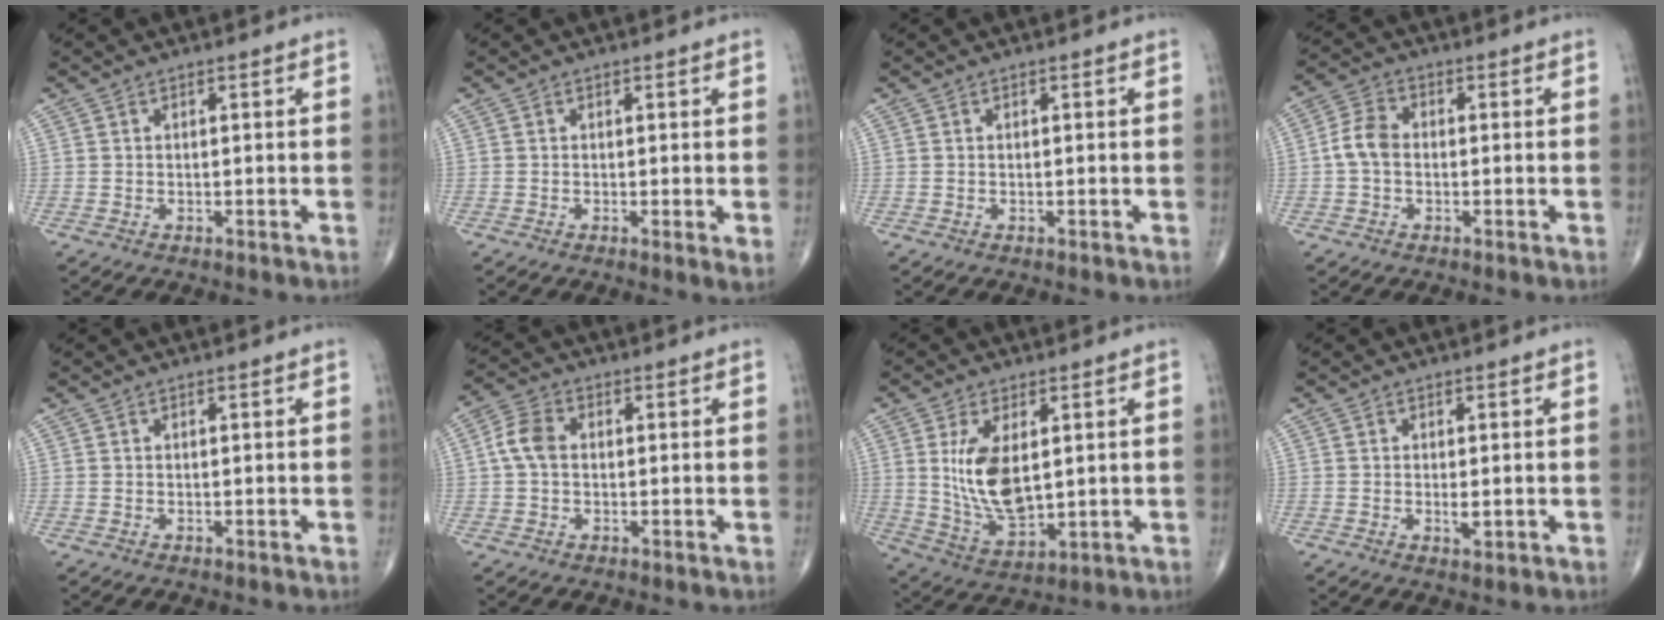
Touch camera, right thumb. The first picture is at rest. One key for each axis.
{"total": 1.8, "fx": 0.0, "fy": 0.3, "fz": 1.8, "tx": -0.030, "ty": -0.007, "tz": -0.003}
{"total": 0.0}
{"total": 5.2, "fx": -0.5, "fy": 3.7, "fz": 3.6, "tx": -0.070, "ty": 0.017, "tz": -0.021}
{"total": 0.0}
{"total": 5.3, "fx": 0.3, "fy": 3.7, "fz": 3.8, "tx": -0.078, "ty": 0.015, "tz": -0.002}
{"total": 12.0, "fx": 2.1, "fy": 6.2, "fz": 10.1, "tx": -0.178, "ty": -0.022, "tz": 0.054}
{"total": 1.9, "fx": -0.2, "fy": 0.8, "fz": 1.7, "tx": -0.029, "ty": -0.005, "tz": -0.003}